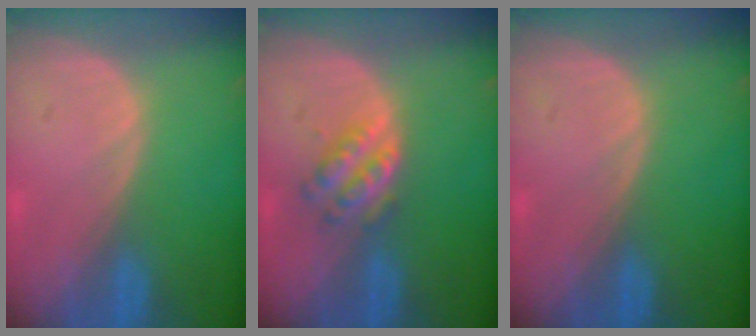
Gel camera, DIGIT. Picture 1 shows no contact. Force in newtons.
{"total": 4.5, "press": 4.4, "slide": 0.8}
{"total": 0.0}